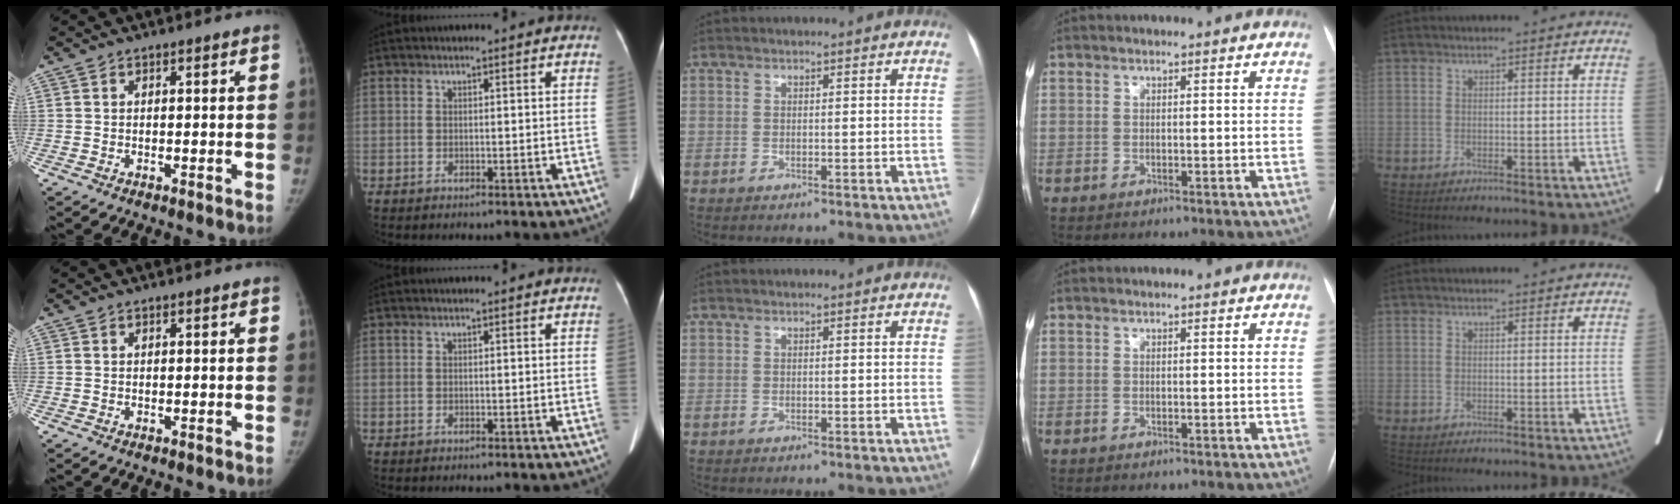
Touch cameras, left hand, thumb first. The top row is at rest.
{}